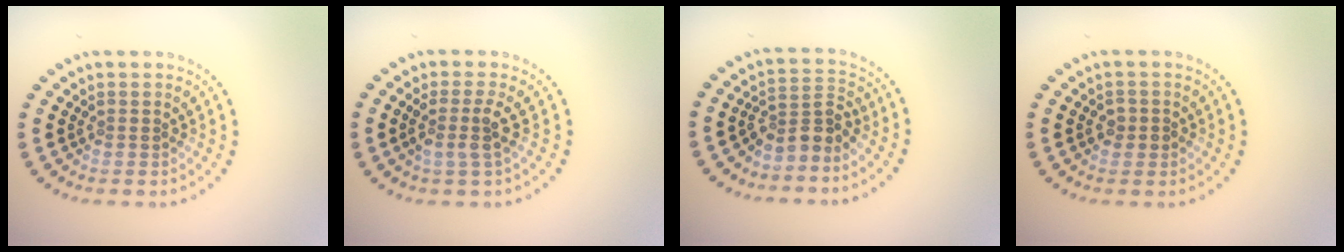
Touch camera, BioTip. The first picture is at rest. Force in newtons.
{"total": 2.3, "press": 1.7, "slide": 1.5}
{"total": 2.8, "press": 2.1, "slide": 1.9}
{"total": 1.3, "press": 1.3, "slide": 0.2}